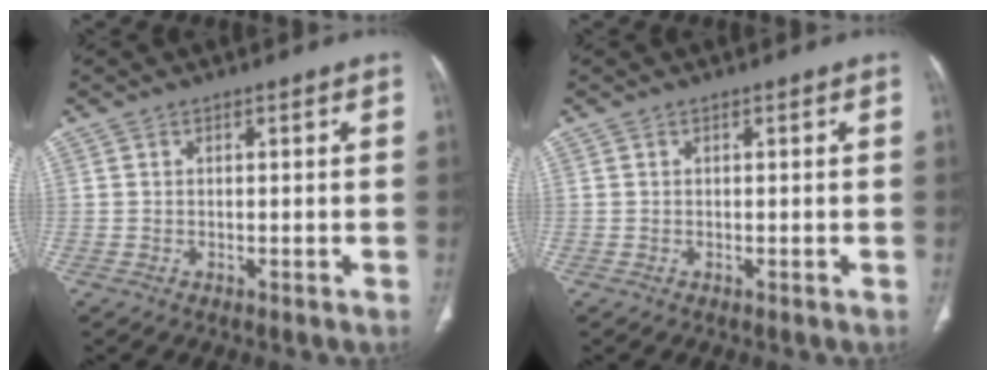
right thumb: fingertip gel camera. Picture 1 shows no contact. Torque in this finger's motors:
{"motor_torque": [0.10, 0.10, -0.05, 0.05, 0.00]}